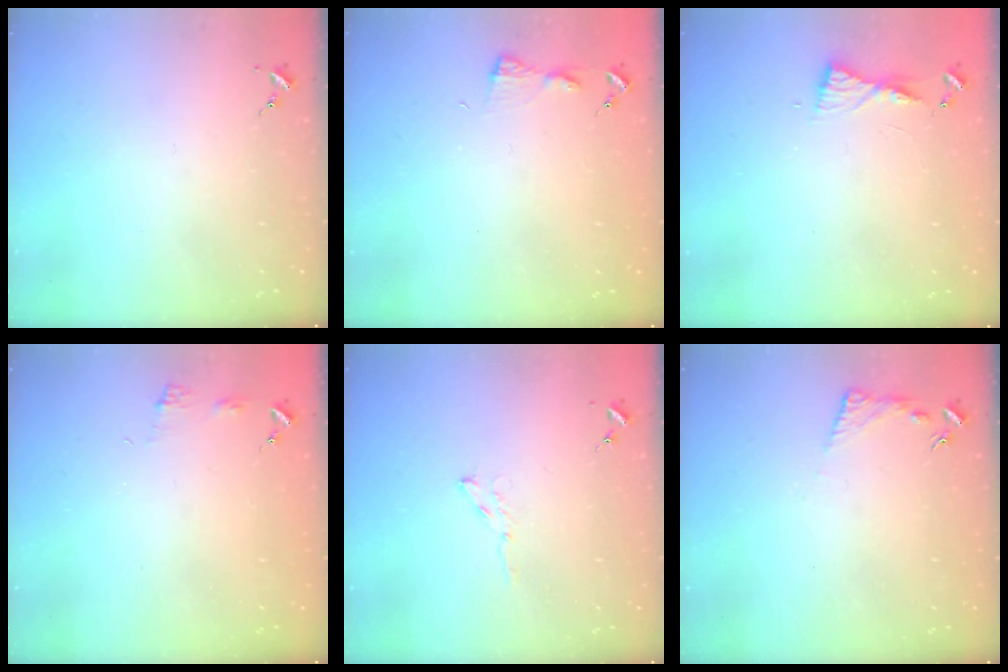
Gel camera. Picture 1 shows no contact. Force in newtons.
{"total": 4.2, "press": 4.2, "slide": 0.5}
{"total": 5.6, "press": 5.6, "slide": 0.5}
{"total": 5.1, "press": 5.0, "slide": 0.7}
{"total": 3.5, "press": 3.5, "slide": 0.4}
{"total": 6.0, "press": 6.0, "slide": 0.4}